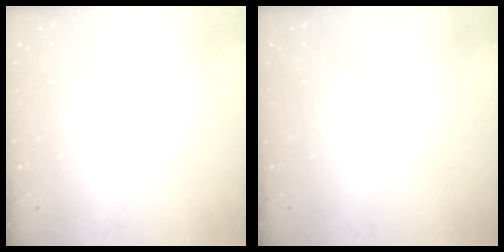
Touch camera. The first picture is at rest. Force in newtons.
{"total": 0.0}